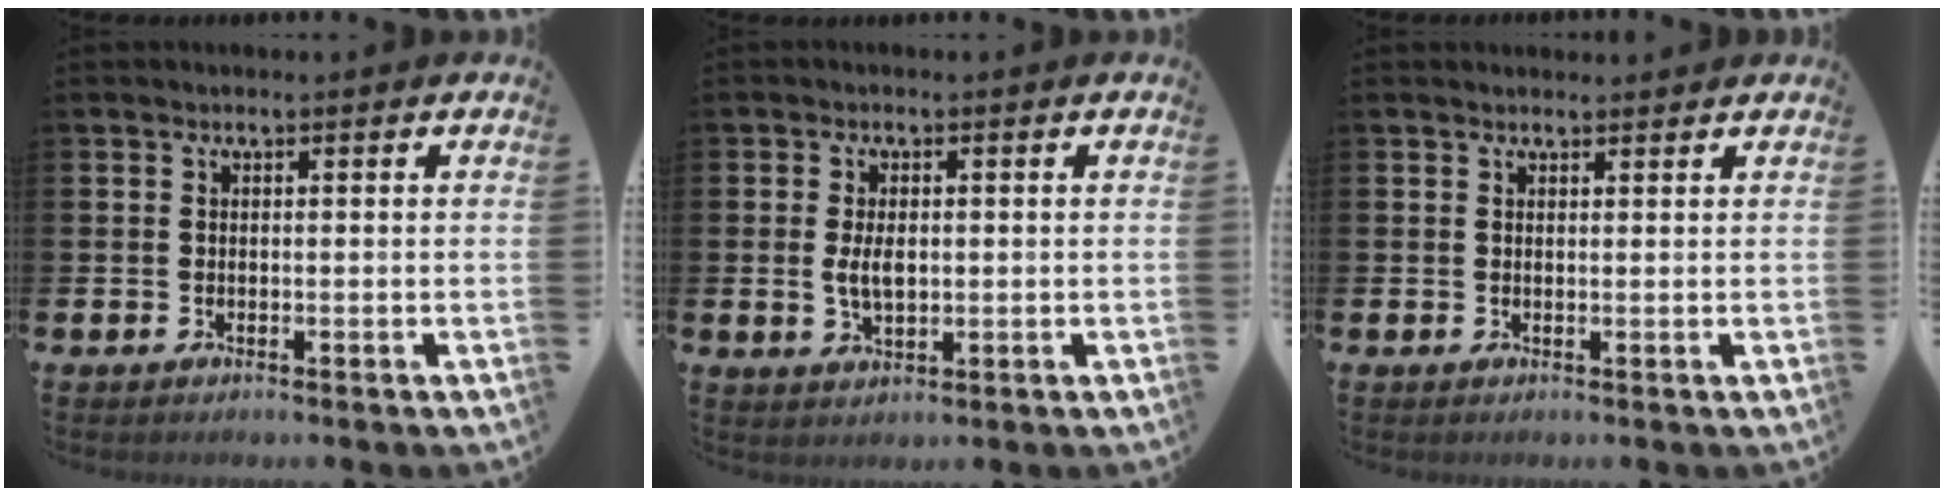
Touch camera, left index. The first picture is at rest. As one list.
[{"total": 3.7, "force": [0.2, 2.0, 3.1], "torque": [-0.048, 0.002, 0.000]}, {"total": 0.9, "force": [0.8, 0.3, 0.1], "torque": [0.009, -0.001, 0.013]}]